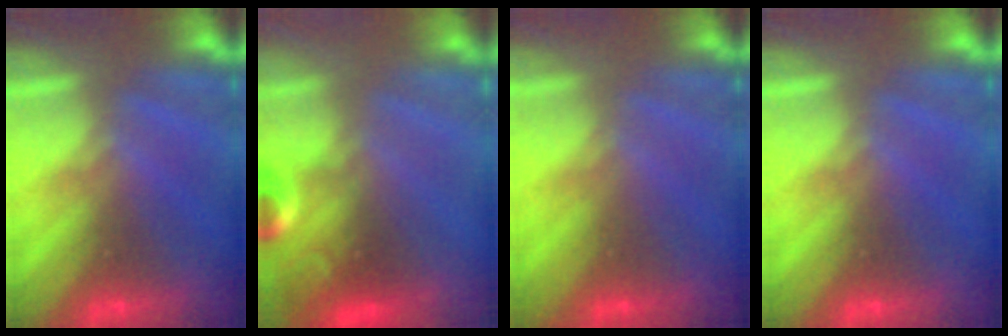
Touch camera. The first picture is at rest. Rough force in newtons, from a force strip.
{"total": 8.4}
{"total": 2.4}
{"total": 0.0}